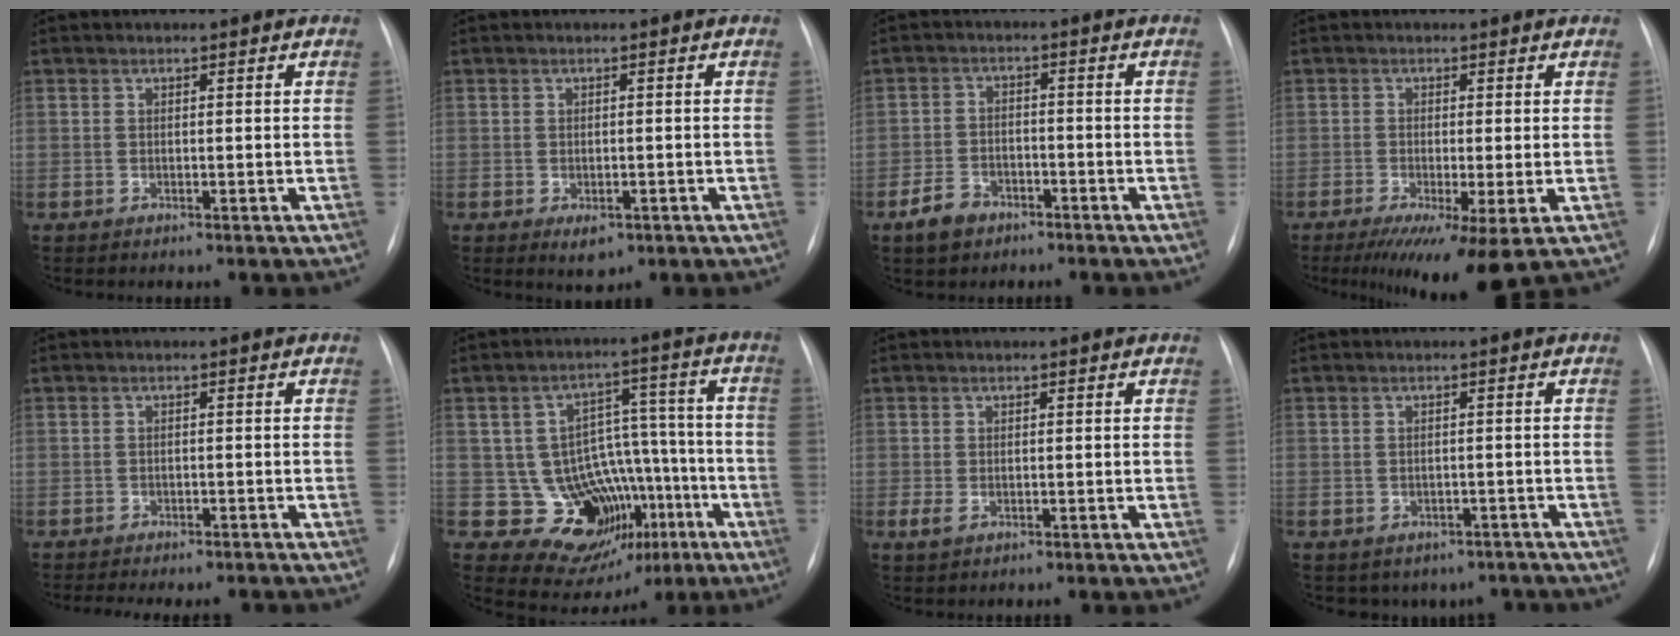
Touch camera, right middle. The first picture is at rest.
{"total": 2.7, "force": [-1.3, 1.5, 1.9], "torque": [-0.023, -0.002, -0.007]}
{"total": 5.0, "force": [-3.4, 3.1, 2.1], "torque": [-0.050, 0.002, -0.056]}
{"total": 8.8, "force": [-4.6, 0.9, 7.4], "torque": [-0.110, -0.025, -0.074]}
{"total": 8.4, "force": [-7.5, 2.4, 3.1], "torque": [-0.040, -0.002, -0.091]}
{"total": 14.2, "force": [-5.9, 10.8, 7.2], "torque": [-0.079, 0.051, -0.067]}
{"total": 1.7, "force": [-0.6, 1.0, 1.2], "torque": [-0.027, -0.003, -0.005]}
{"total": 6.6, "force": [-5.0, 4.2, 0.9], "torque": [0.003, 0.019, -0.055]}